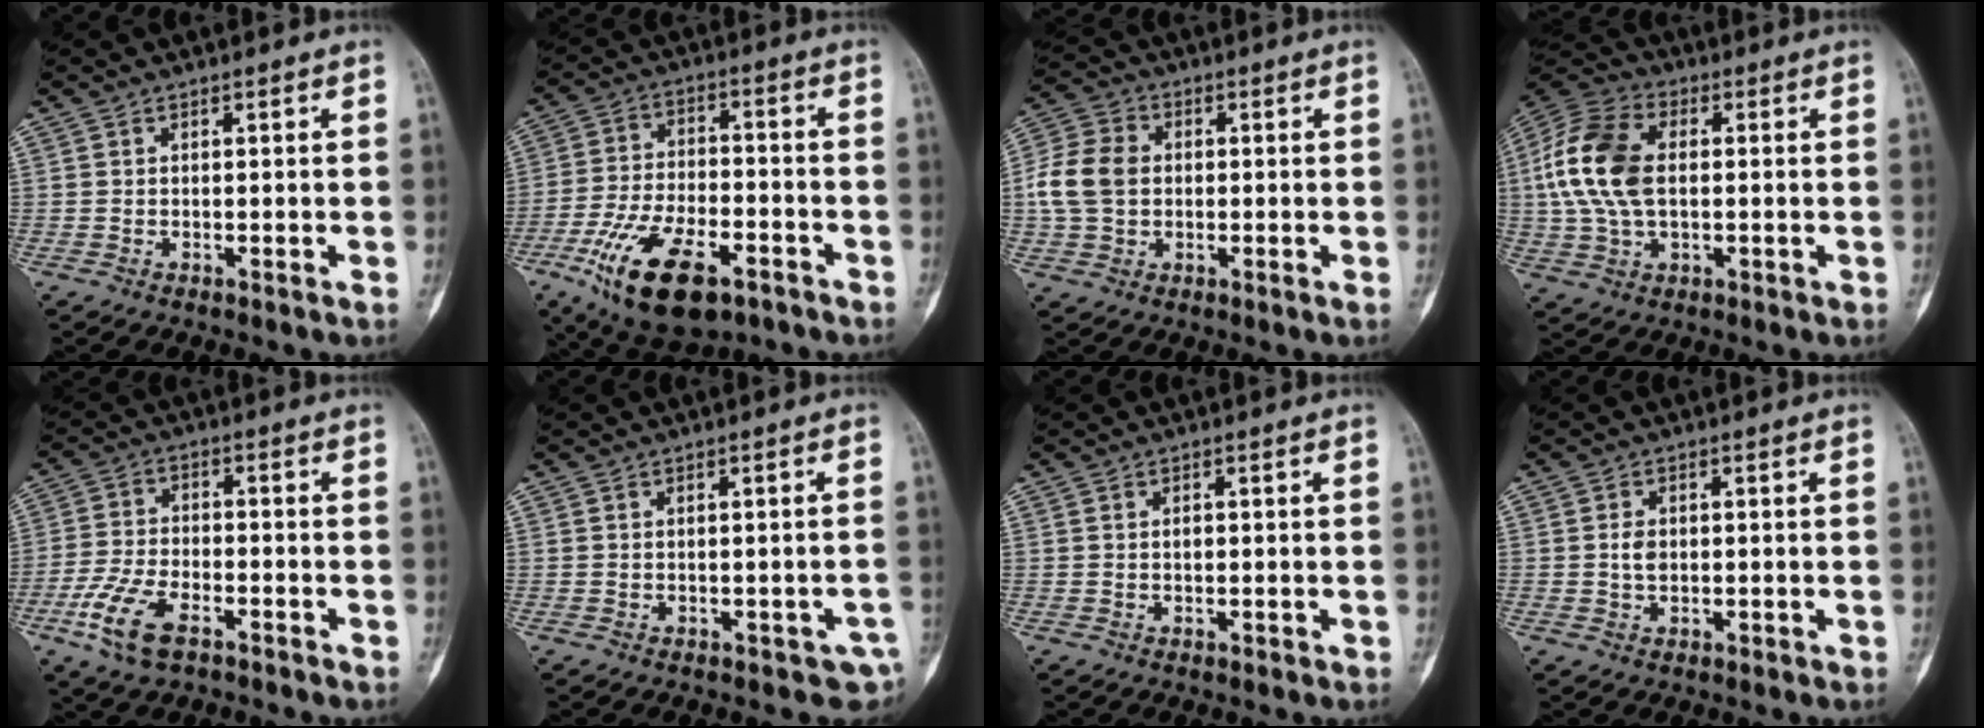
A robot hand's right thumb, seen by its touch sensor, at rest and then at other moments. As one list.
[{"total": 17.9, "force": [-9.1, 8.4, 12.9], "torque": [-0.227, 0.030, -0.149]}, {"total": 9.9, "force": [0.1, 7.5, 6.4], "torque": [-0.119, 0.018, -0.007]}, {"total": 15.7, "force": [1.0, 9.9, 12.1], "torque": [-0.245, 0.020, 0.015]}, {"total": 9.9, "force": [-5.3, 4.8, 6.8], "torque": [-0.146, 0.014, -0.102]}, {"total": 4.2, "force": [-1.4, 2.6, 2.9], "torque": [-0.018, 0.018, -0.008]}, {"total": 1.0, "force": [0.0, 0.7, 0.6], "torque": [-0.004, 0.002, -0.001]}, {"total": 2.6, "force": [-0.1, 1.9, 1.7], "torque": [-0.021, 0.002, -0.004]}]